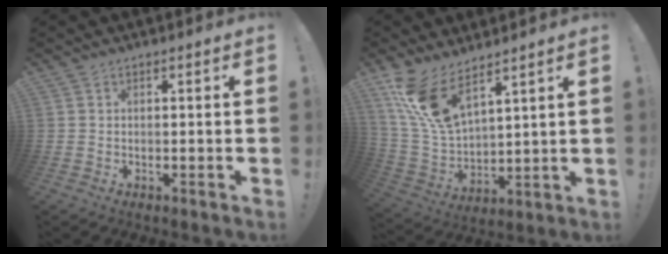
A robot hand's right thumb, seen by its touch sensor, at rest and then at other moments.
{"total": 14.8, "force": [10.2, 6.0, 8.7], "torque": [-0.183, -0.064, 0.194]}